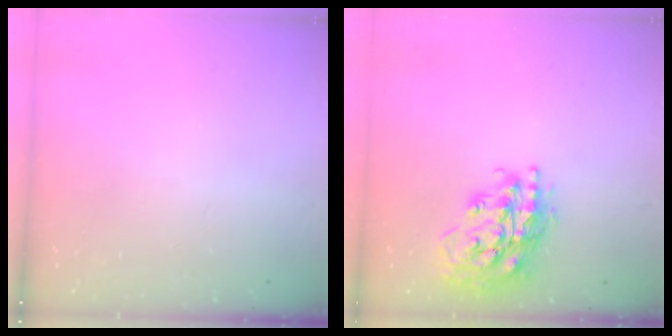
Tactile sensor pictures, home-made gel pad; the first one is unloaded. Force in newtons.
{"total": 21.2, "press": 21.1, "slide": 2.1}